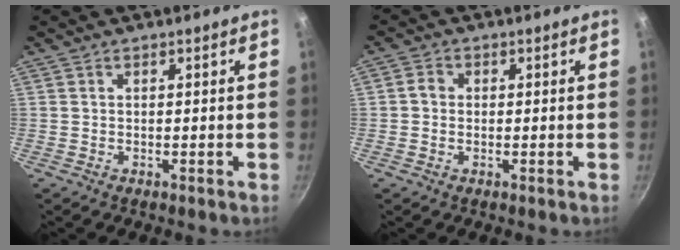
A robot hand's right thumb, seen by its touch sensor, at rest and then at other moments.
{"total": 2.4, "force": [-0.1, 2.1, 1.2], "torque": [-0.020, 0.007, -0.008]}